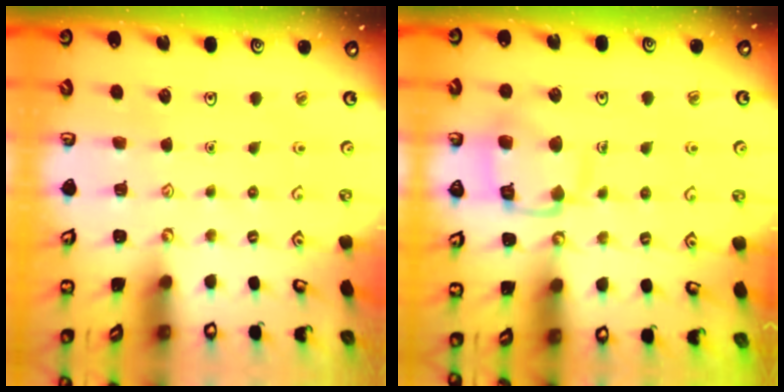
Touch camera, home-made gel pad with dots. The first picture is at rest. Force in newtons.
{"total": 12.6, "press": 12.6, "slide": 1.2}